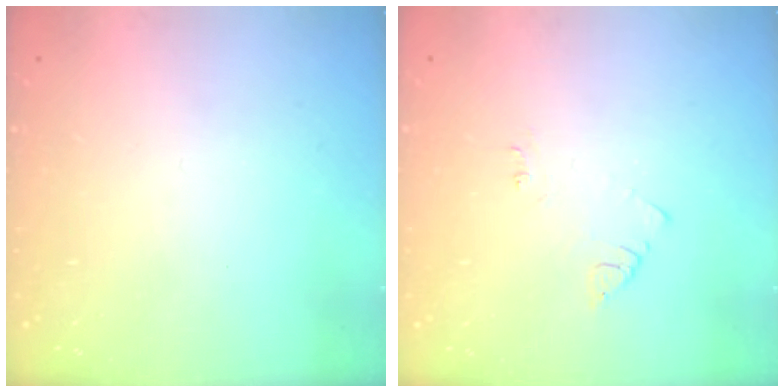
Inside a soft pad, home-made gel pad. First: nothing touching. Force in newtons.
{"total": 2.9, "press": 2.9, "slide": 0.4}